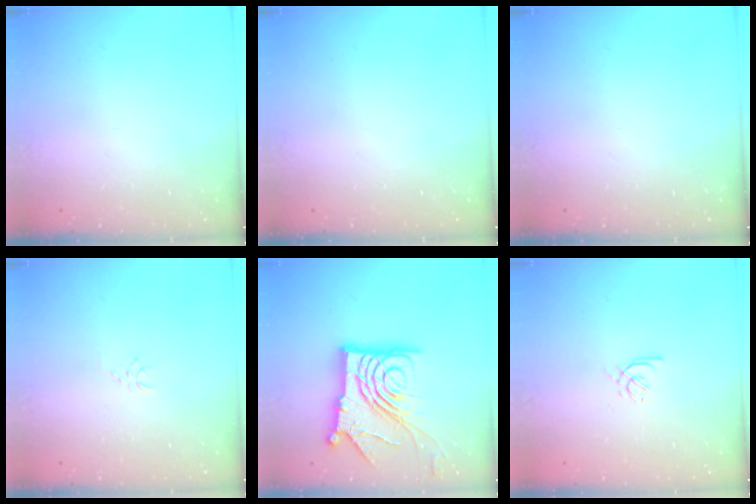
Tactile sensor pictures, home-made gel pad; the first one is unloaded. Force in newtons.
{"total": 0.0}
{"total": 0.0}
{"total": 4.8, "press": 4.8, "slide": 0.3}
{"total": 20.3, "press": 20.2, "slide": 2.3}
{"total": 2.4, "press": 2.4, "slide": 0.6}